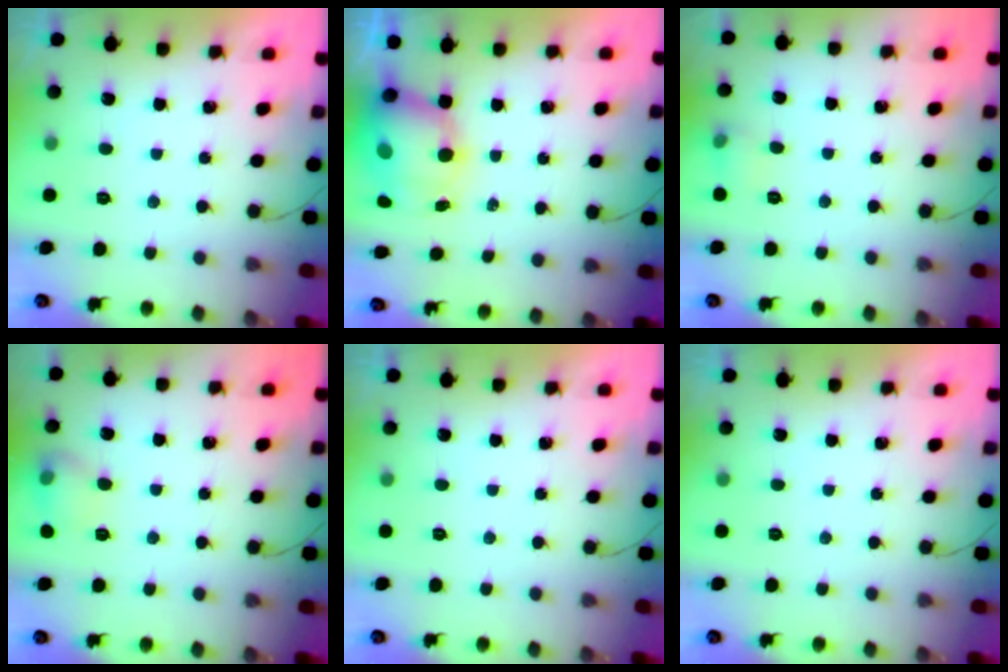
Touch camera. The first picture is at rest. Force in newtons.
{"total": 9.4, "press": 9.0, "slide": 2.7}
{"total": 5.6, "press": 5.3, "slide": 1.8}
{"total": 7.6, "press": 7.6, "slide": 1.0}
{"total": 0.0}
{"total": 0.0}